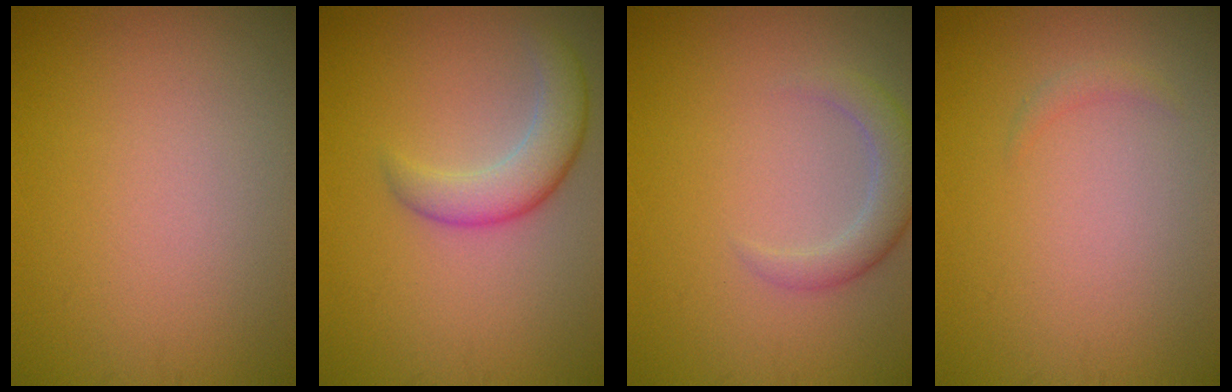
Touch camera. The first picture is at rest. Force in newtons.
{"total": 3.8, "press": 3.8, "slide": 0.2}
{"total": 2.7, "press": 2.7, "slide": 0.2}
{"total": 0.7, "press": 0.7, "slide": 0.1}